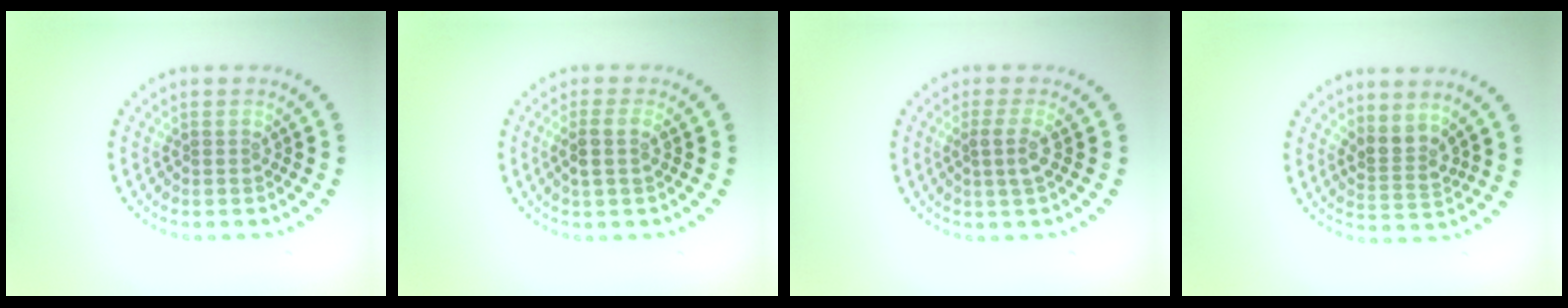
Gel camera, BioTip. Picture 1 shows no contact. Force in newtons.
{"total": 1.9, "press": 1.6, "slide": 1.1}
{"total": 1.8, "press": 1.4, "slide": 1.1}
{"total": 2.4, "press": 1.8, "slide": 1.6}